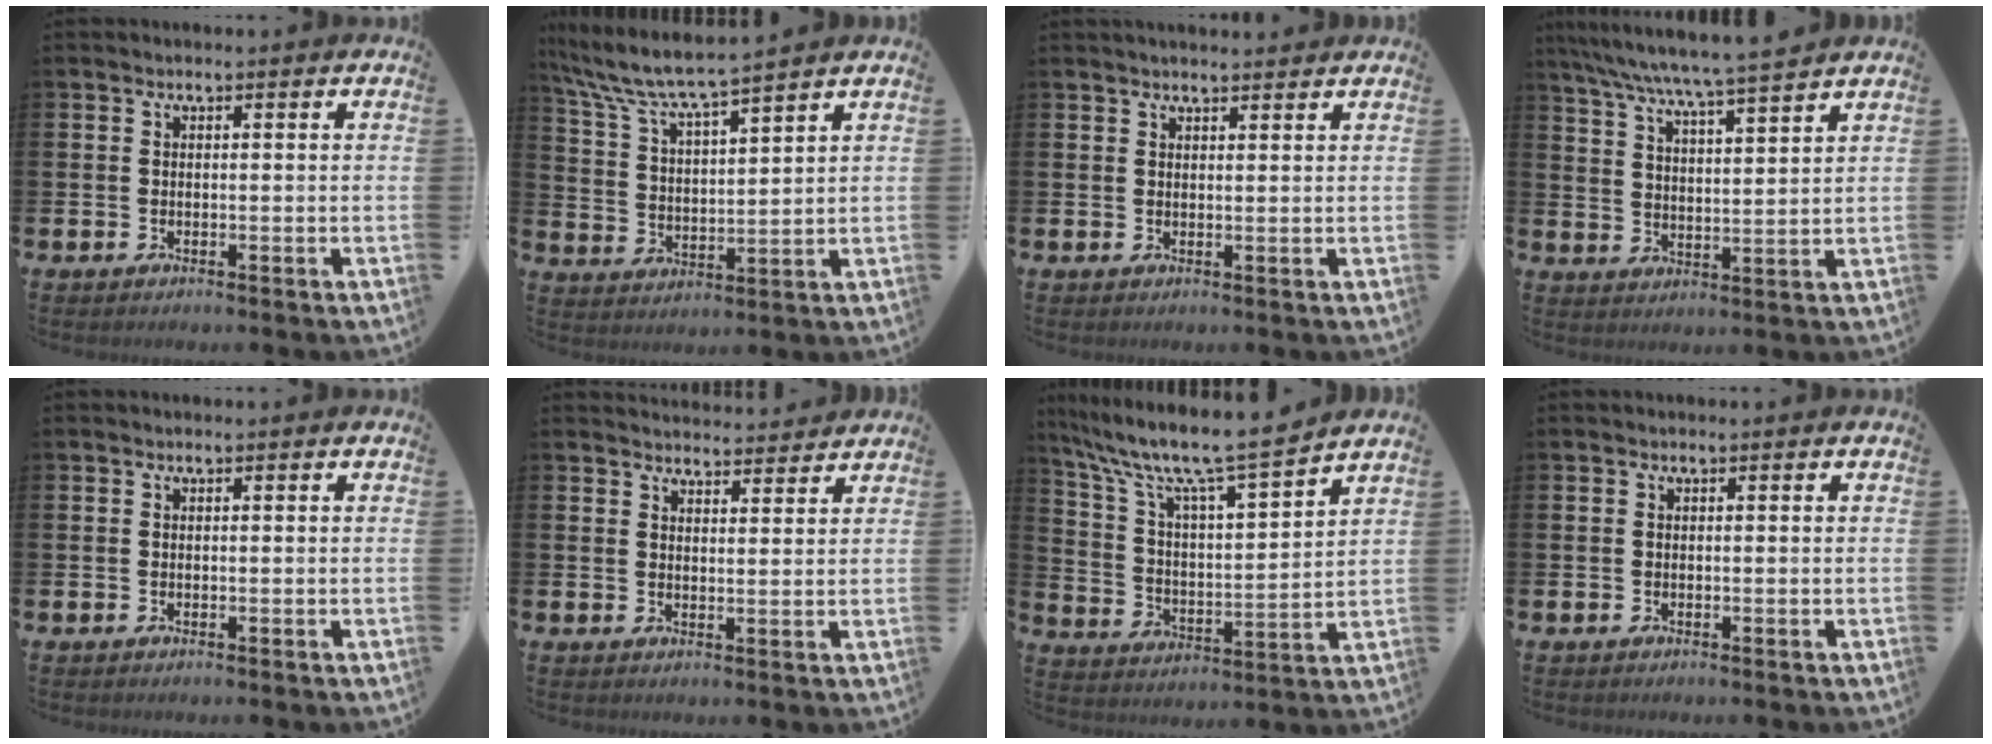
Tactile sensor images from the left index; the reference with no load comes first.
{"total": 6.9, "force": [6.4, 0.3, 2.5], "torque": [-0.078, -0.041, 0.109]}
{"total": 1.8, "force": [1.8, 0.1, 0.2], "torque": [0.003, -0.008, 0.031]}
{"total": 7.0, "force": [6.6, -0.2, 2.2], "torque": [-0.069, -0.042, 0.116]}
{"total": 0.0}
{"total": 3.5, "force": [3.4, 0.4, -0.1], "torque": [0.000, -0.022, 0.062]}
{"total": 10.4, "force": [9.2, 0.7, 4.9], "torque": [-0.127, -0.062, 0.150]}
{"total": 0.0}